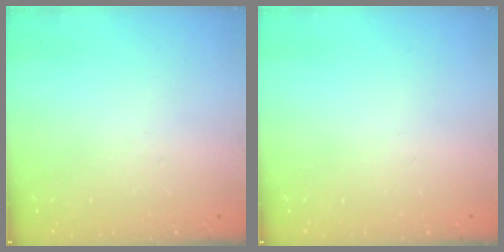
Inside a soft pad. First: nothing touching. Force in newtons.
{"total": 0.0}